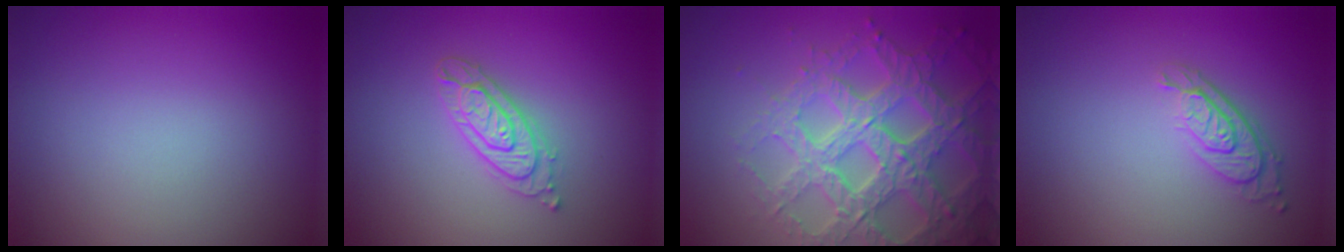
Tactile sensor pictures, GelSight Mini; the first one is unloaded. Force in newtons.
{"total": 2.6, "press": 2.5, "slide": 0.5}
{"total": 6.9, "press": 6.7, "slide": 1.8}
{"total": 2.9, "press": 2.2, "slide": 1.9}